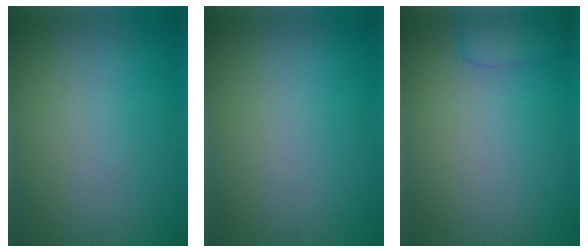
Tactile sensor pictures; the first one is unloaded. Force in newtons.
{"total": 0.0}
{"total": 2.3, "press": 2.3, "slide": 0.2}